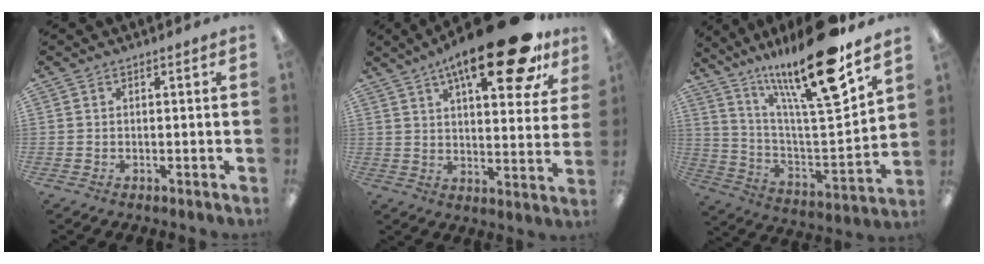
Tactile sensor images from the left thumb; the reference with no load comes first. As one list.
[{"total": 21.7, "force": [13.1, 6.8, 15.8], "torque": [-0.235, -0.059, 0.205]}, {"total": 22.1, "force": [16.2, 3.5, 14.7], "torque": [-0.251, -0.107, 0.260]}]